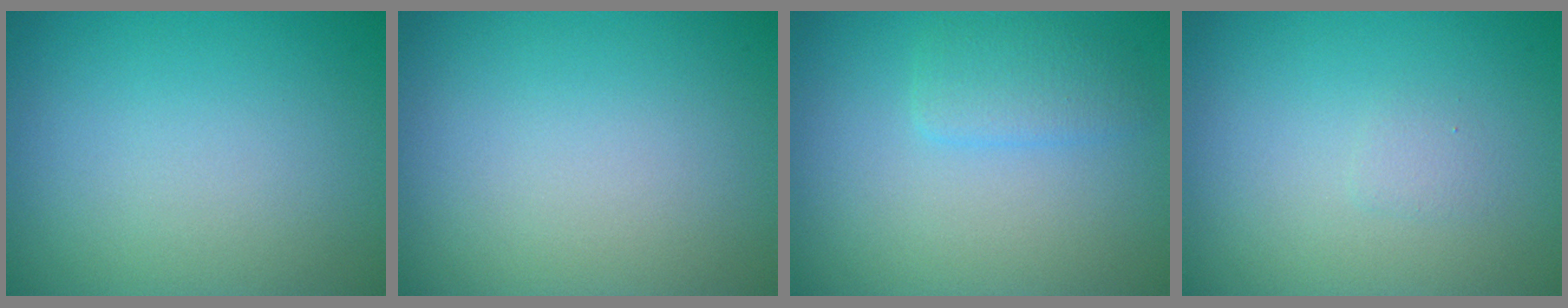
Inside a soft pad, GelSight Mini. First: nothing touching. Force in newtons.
{"total": 0.0}
{"total": 1.9, "press": 1.9, "slide": 0.1}
{"total": 0.6, "press": 0.6, "slide": 0.1}